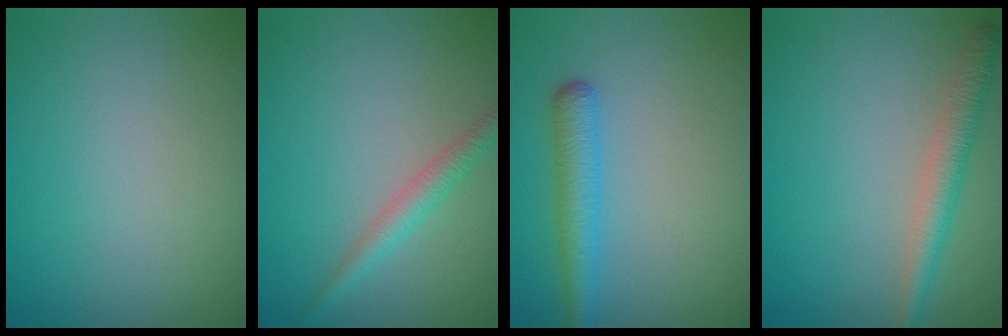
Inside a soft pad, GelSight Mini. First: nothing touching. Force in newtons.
{"total": 2.2, "press": 2.2, "slide": 0.1}
{"total": 3.2, "press": 3.2, "slide": 0.1}
{"total": 2.8, "press": 2.8, "slide": 0.2}